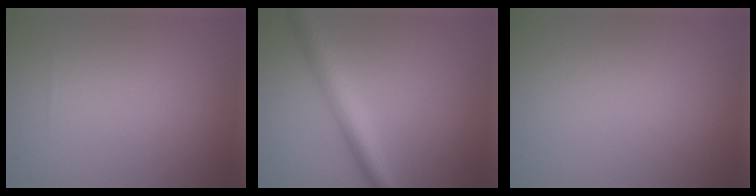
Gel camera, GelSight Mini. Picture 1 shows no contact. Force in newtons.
{"total": 4.4, "press": 4.4, "slide": 0.1}
{"total": 0.0}